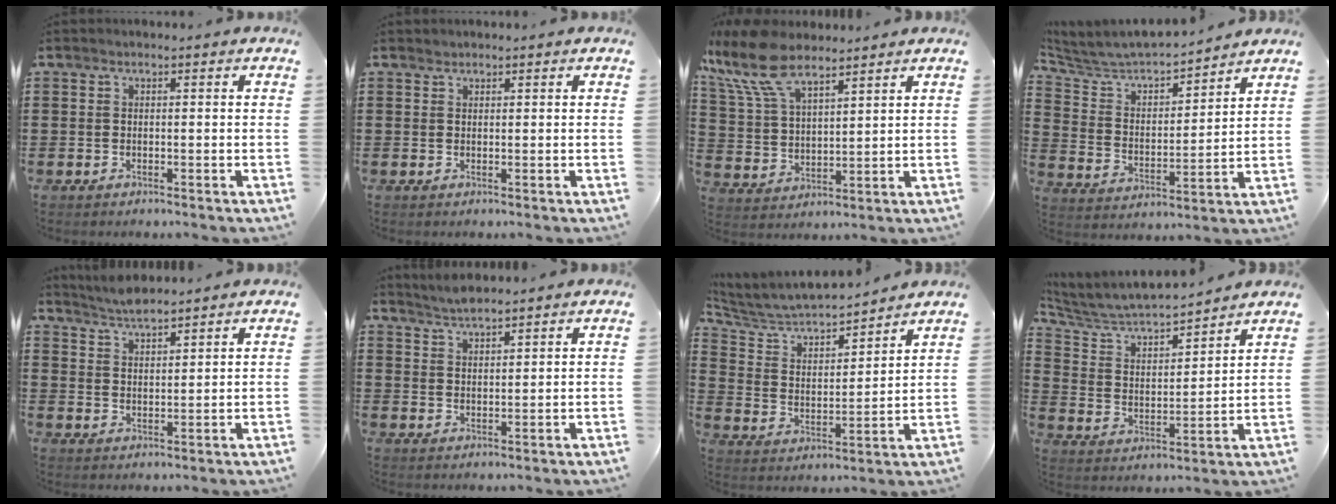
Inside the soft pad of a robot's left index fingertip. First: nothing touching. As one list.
[{"total": 0.5, "force": [0.5, 0.2, 0.0], "torque": [-0.001, 0.000, 0.011]}, {"total": 11.6, "force": [8.5, 3.9, 6.8], "torque": [-0.169, -0.023, 0.155]}, {"total": 5.5, "force": [5.2, 1.1, 1.3], "torque": [-0.054, -0.040, 0.083]}, {"total": 3.4, "force": [3.3, -0.1, 0.4], "torque": [-0.017, -0.011, 0.062]}, {"total": 2.6, "force": [2.6, -0.2, 0.1], "torque": [-0.009, -0.005, 0.050]}, {"total": 5.3, "force": [5.1, 1.0, 1.3], "torque": [-0.054, -0.040, 0.079]}, {"total": 5.4, "force": [5.1, 0.9, 1.4], "torque": [-0.055, -0.038, 0.081]}]